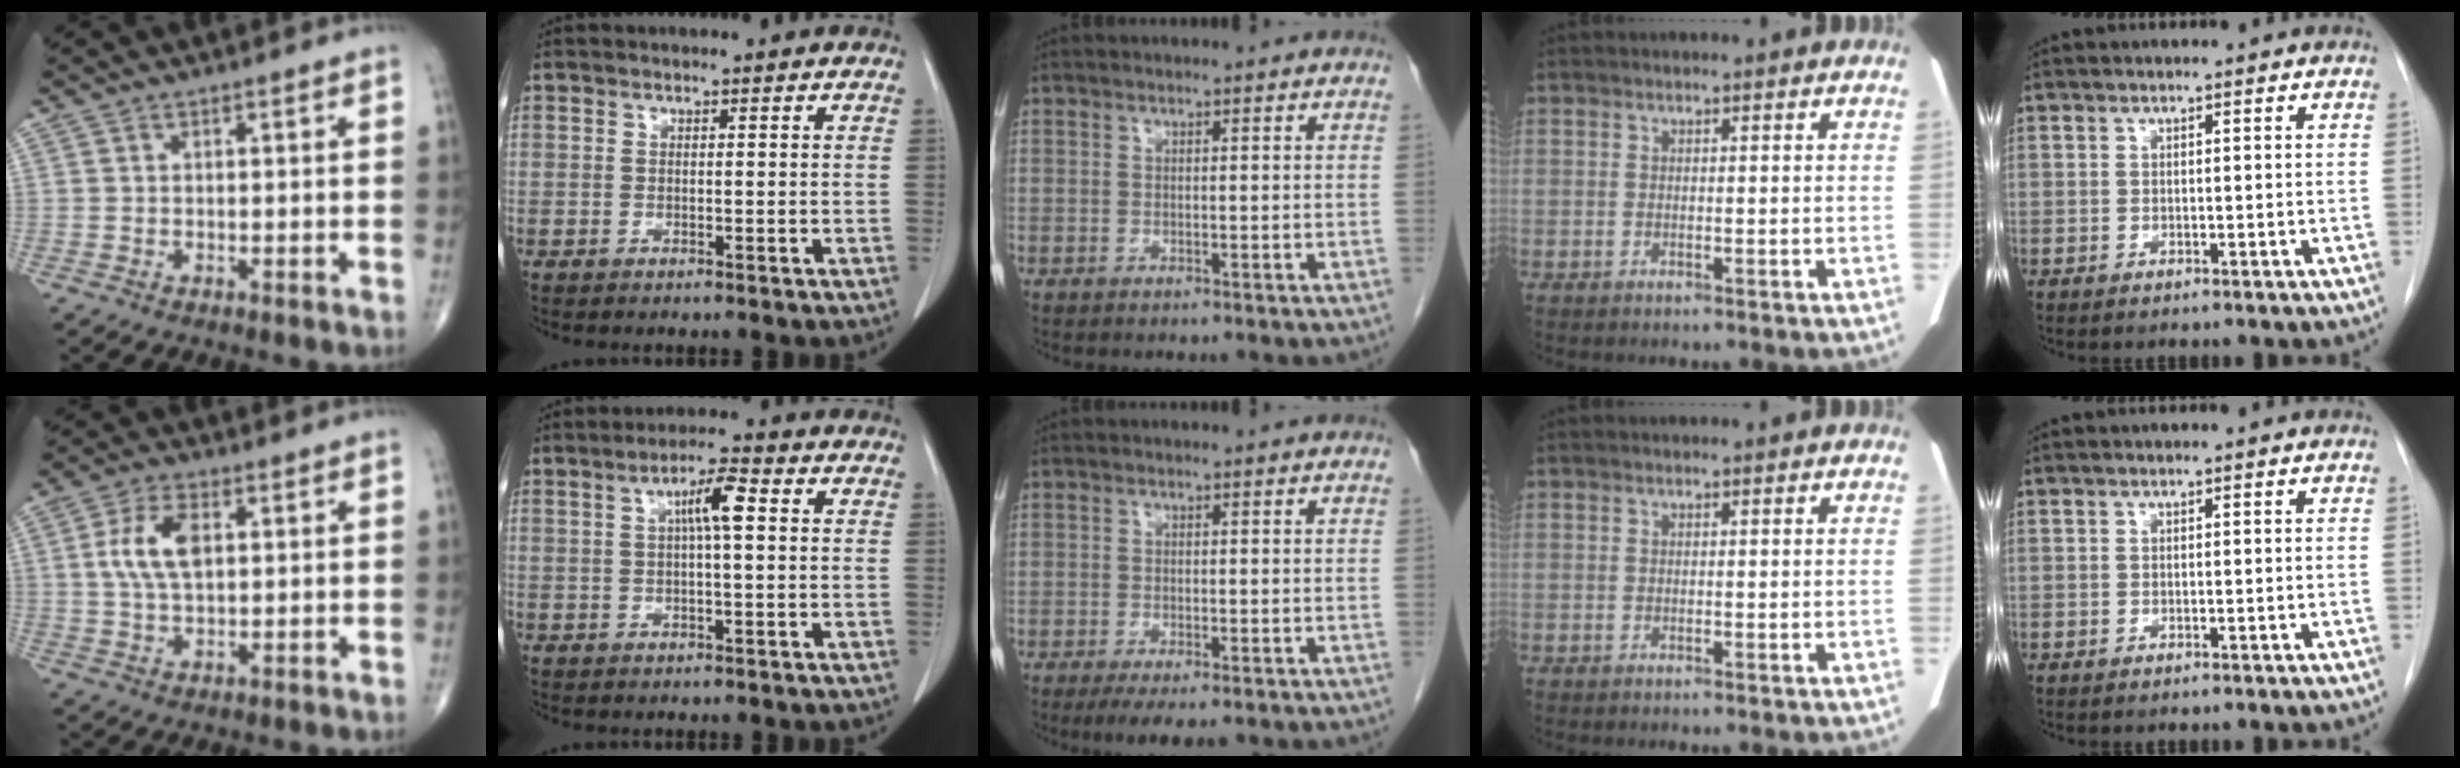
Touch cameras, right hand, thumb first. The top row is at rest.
{"thumb": {"total": 8.0, "force": [1.5, 4.2, 6.6], "torque": [-0.131, 0.003, 0.029]}, "index": {"total": 5.2, "force": [1.1, 0.4, 5.1], "torque": [-0.090, 0.011, 0.016]}, "middle": {"total": 4.9, "force": [-3.5, 1.2, 3.3], "torque": [-0.048, -0.013, -0.050]}}